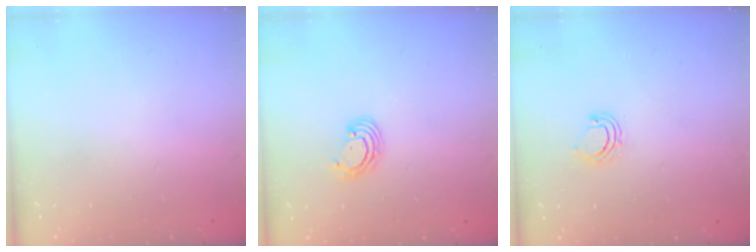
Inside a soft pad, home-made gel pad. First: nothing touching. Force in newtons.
{"total": 3.1, "press": 3.1, "slide": 0.1}
{"total": 5.4, "press": 5.4, "slide": 0.5}